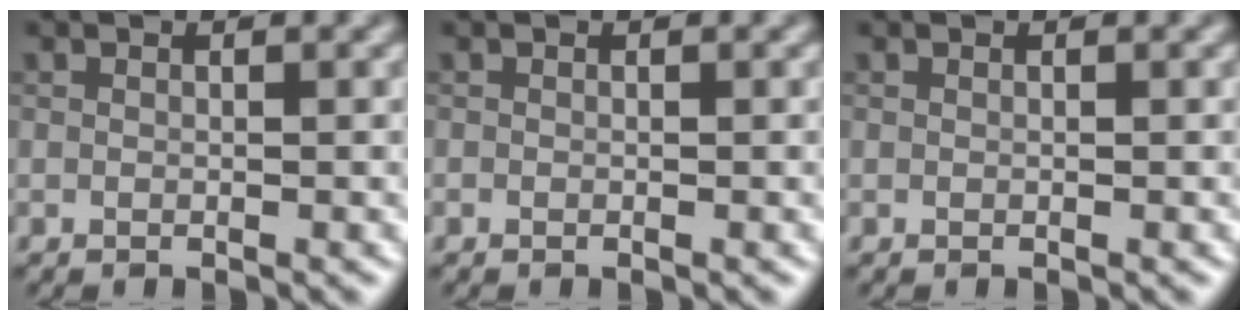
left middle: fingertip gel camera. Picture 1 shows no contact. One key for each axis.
{"total": 0.0}
{"total": 0.0}